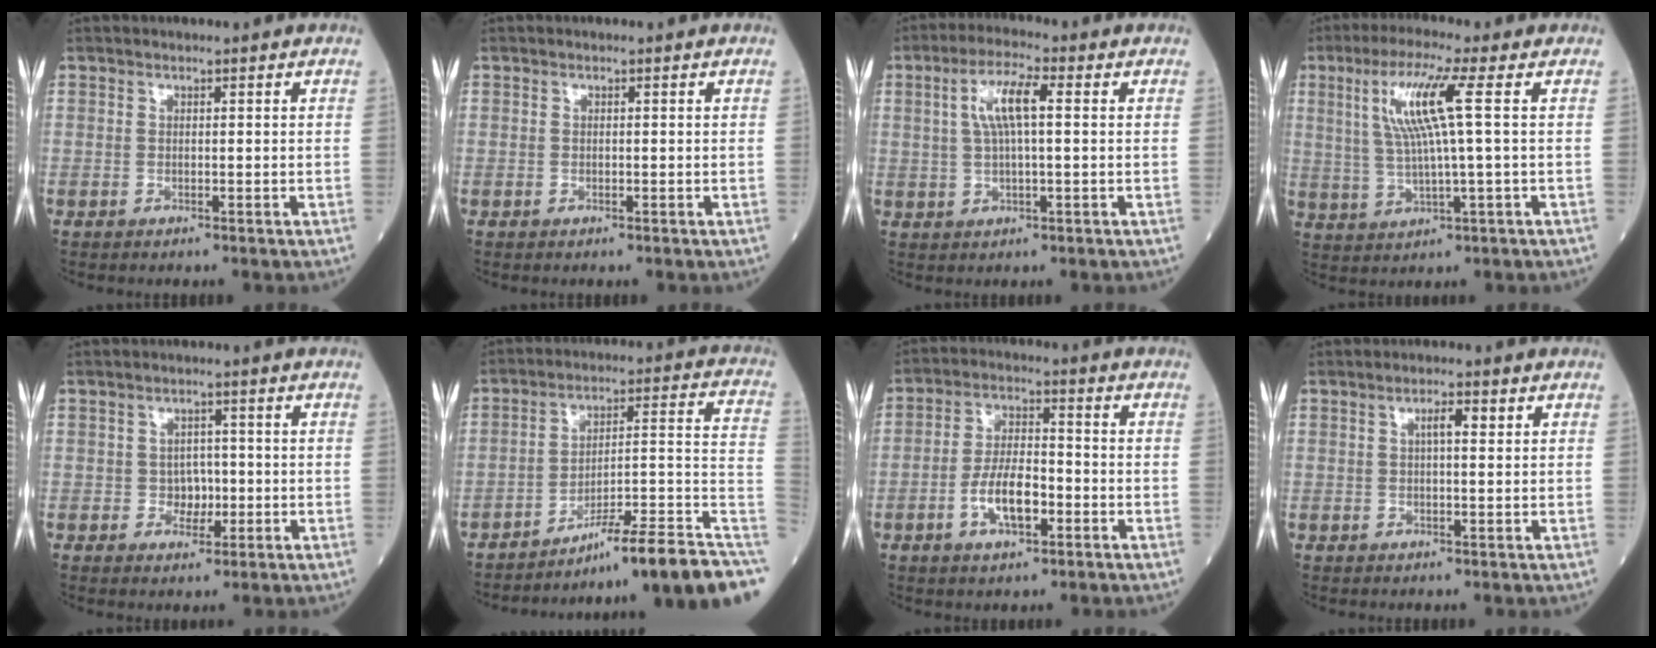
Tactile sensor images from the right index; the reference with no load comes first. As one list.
[{"total": 0.0}, {"total": 6.6, "force": [1.4, 1.2, 6.3], "torque": [-0.130, 0.014, 0.028]}, {"total": 9.0, "force": [2.5, -0.6, 8.7], "torque": [-0.176, 0.009, 0.050]}, {"total": 3.0, "force": [-0.5, 2.5, 1.6], "torque": [-0.011, 0.007, -0.007]}, {"total": 19.5, "force": [-14.6, -0.2, 12.9], "torque": [-0.106, 0.031, -0.219]}, {"total": 7.7, "force": [-2.7, 3.0, 6.6], "torque": [-0.127, 0.007, -0.051]}, {"total": 2.6, "force": [0.9, 0.6, 2.4], "torque": [-0.044, 0.006, 0.014]}]